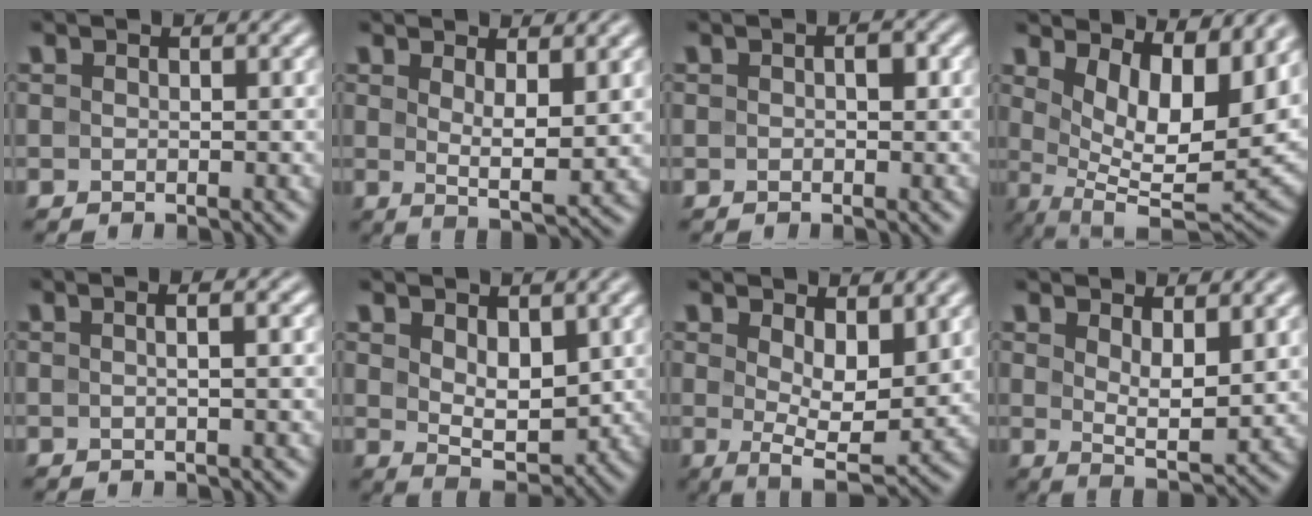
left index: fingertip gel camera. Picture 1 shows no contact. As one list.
[{"total": 4.0, "force": [1.4, 1.0, 3.6], "torque": [-0.065, -0.015, 0.030]}, {"total": 1.4, "force": [0.2, 0.7, 1.2], "torque": [-0.015, 0.002, 0.001]}, {"total": 10.4, "force": [4.5, 3.6, 8.6], "torque": [-0.137, -0.017, 0.084]}, {"total": 2.9, "force": [0.6, 1.3, 2.5], "torque": [-0.012, 0.008, -0.021]}, {"total": 4.1, "force": [1.2, 2.4, 3.2], "torque": [-0.055, -0.008, 0.029]}, {"total": 5.7, "force": [1.7, 2.4, 4.9], "torque": [-0.082, -0.013, 0.032]}, {"total": 4.2, "force": [1.8, 1.5, 3.5], "torque": [-0.065, -0.014, 0.035]}]